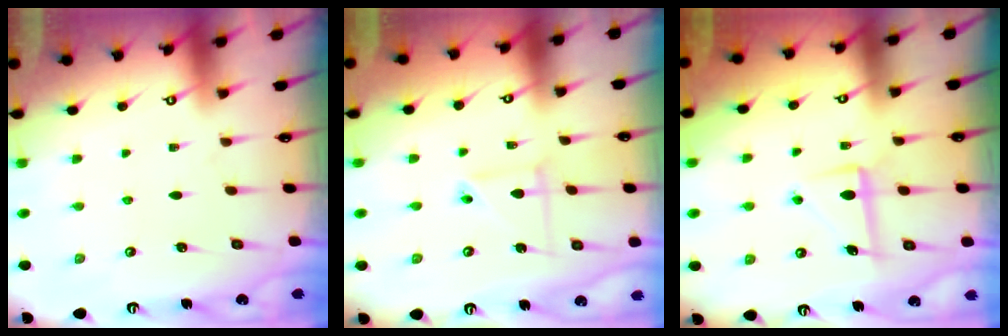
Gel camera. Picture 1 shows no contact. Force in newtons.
{"total": 5.7, "press": 5.7, "slide": 0.3}
{"total": 6.4, "press": 6.3, "slide": 0.7}